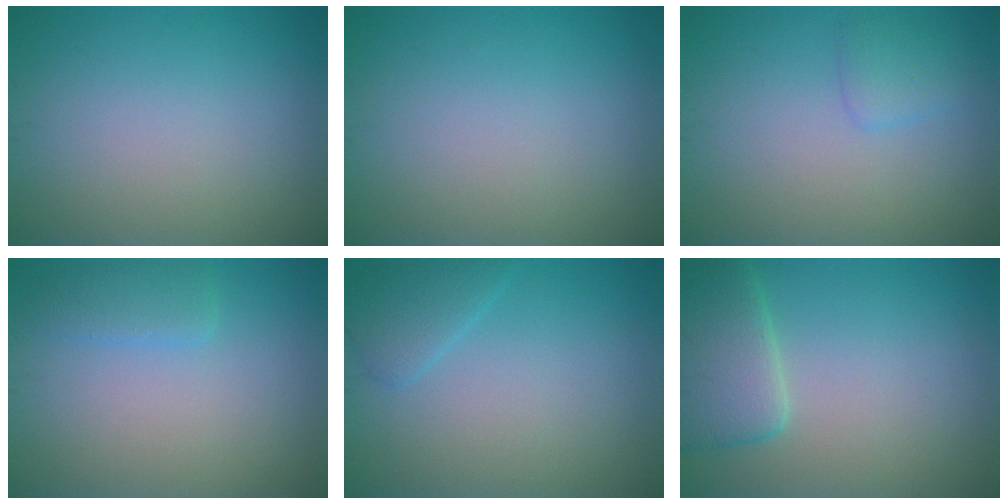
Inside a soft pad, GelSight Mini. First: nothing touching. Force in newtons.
{"total": 0.0}
{"total": 1.6, "press": 1.6, "slide": 0.0}
{"total": 1.8, "press": 1.8, "slide": 0.2}
{"total": 1.8, "press": 1.8, "slide": 0.1}
{"total": 5.0, "press": 4.9, "slide": 0.4}